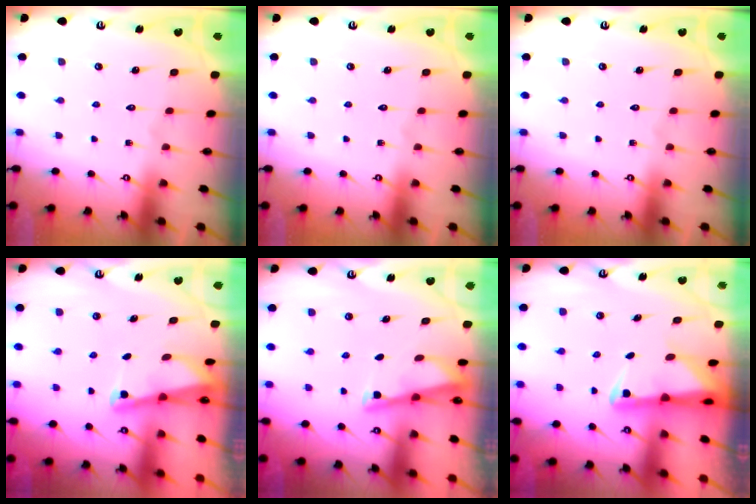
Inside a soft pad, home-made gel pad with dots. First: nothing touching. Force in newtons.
{"total": 0.0}
{"total": 0.0}
{"total": 2.2, "press": 2.2, "slide": 0.3}
{"total": 3.4, "press": 3.4, "slide": 0.3}
{"total": 2.5, "press": 2.5, "slide": 0.5}